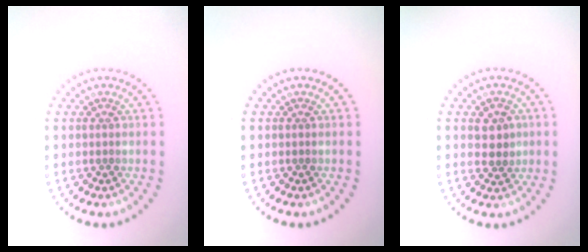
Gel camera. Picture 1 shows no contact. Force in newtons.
{"total": 0.0}
{"total": 2.5, "press": 2.5, "slide": 0.4}